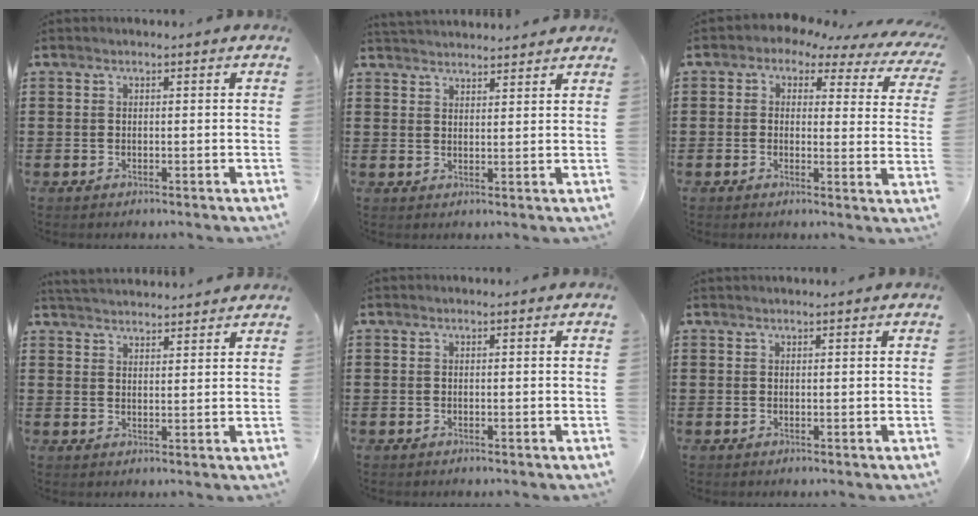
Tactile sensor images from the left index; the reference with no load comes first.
{"total": 2.7, "force": [2.7, 0.1, -0.2], "torque": [-0.004, -0.005, 0.052]}
{"total": 2.3, "force": [1.3, 1.5, 1.1], "torque": [-0.036, -0.014, 0.015]}
{"total": 3.1, "force": [3.1, 0.0, 0.0], "torque": [-0.010, -0.009, 0.058]}
{"total": 0.0}
{"total": 0.6, "force": [0.5, 0.0, 0.2], "torque": [-0.005, -0.001, 0.011]}